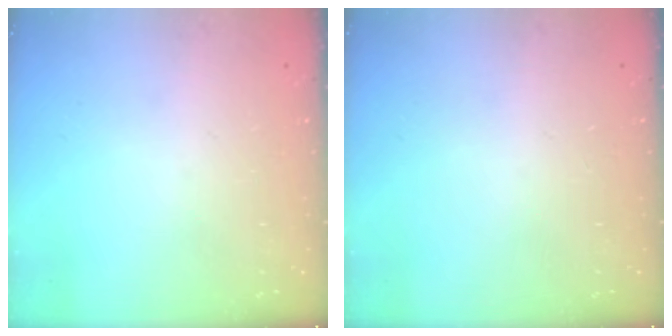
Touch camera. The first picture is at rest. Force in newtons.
{"total": 0.0}